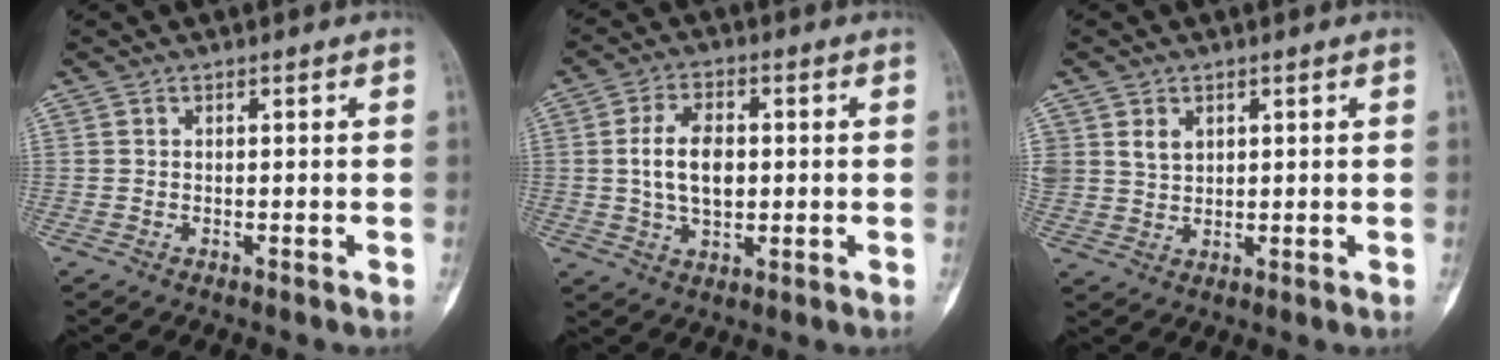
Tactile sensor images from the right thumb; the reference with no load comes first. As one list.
[{"total": 9.0, "force": [0.6, 5.4, 7.2], "torque": [-0.123, 0.003, 0.014]}, {"total": 3.9, "force": [1.8, 3.0, 1.8], "torque": [-0.020, -0.013, 0.040]}]